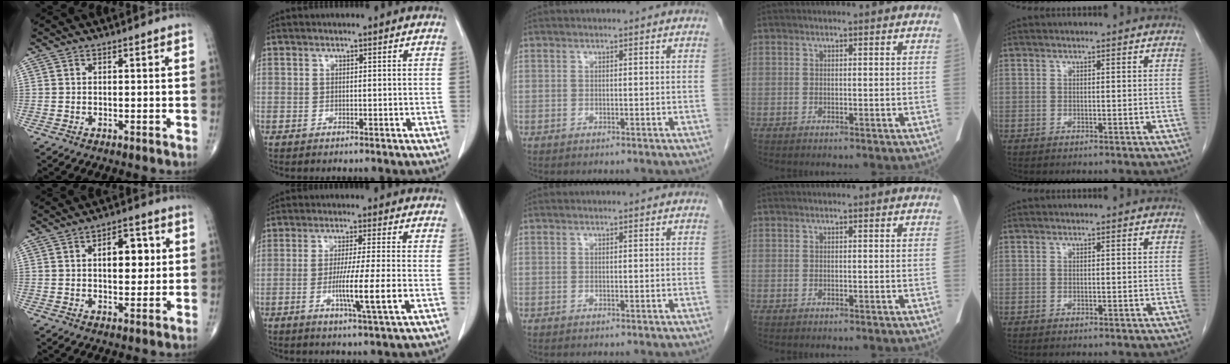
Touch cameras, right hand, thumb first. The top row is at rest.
{"thumb": {"total": 8.2, "force": [1.6, 4.5, 6.6], "torque": [-0.066, 0.002, 0.023]}, "index": {"total": 8.6, "force": [-2.2, -0.8, 8.2], "torque": [-0.142, -0.019, -0.040]}}